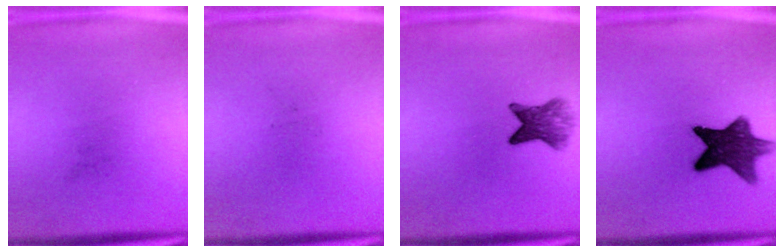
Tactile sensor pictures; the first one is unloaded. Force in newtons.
{"total": 0.0}
{"total": 5.0}
{"total": 10.7}